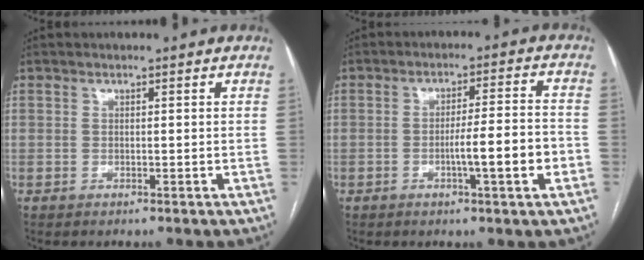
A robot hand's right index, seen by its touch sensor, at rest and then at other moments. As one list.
[{"total": 8.0, "force": [-2.4, 0.1, 7.6], "torque": [-0.116, 0.006, -0.037]}]